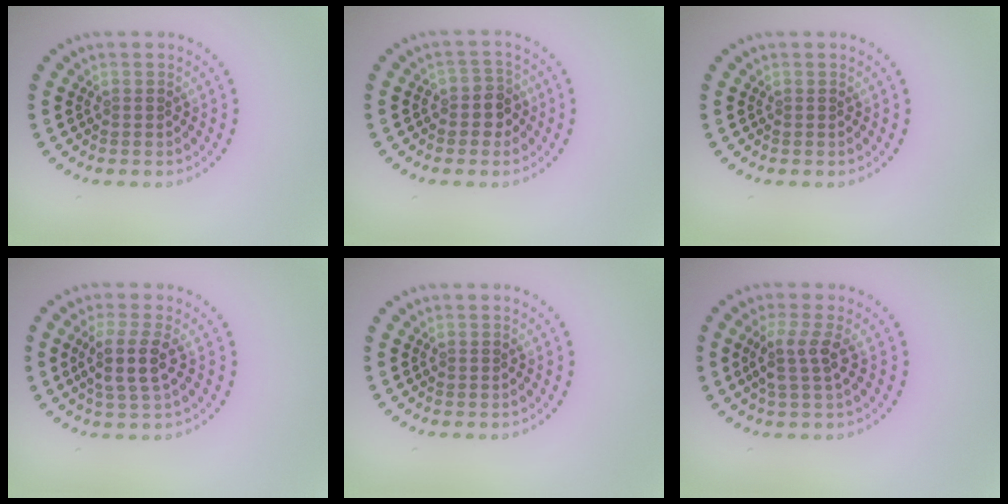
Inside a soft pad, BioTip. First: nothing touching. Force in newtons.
{"total": 2.1, "press": 1.9, "slide": 0.9}
{"total": 0.0}
{"total": 3.1, "press": 2.7, "slide": 1.5}
{"total": 0.0}
{"total": 2.6, "press": 2.0, "slide": 1.6}